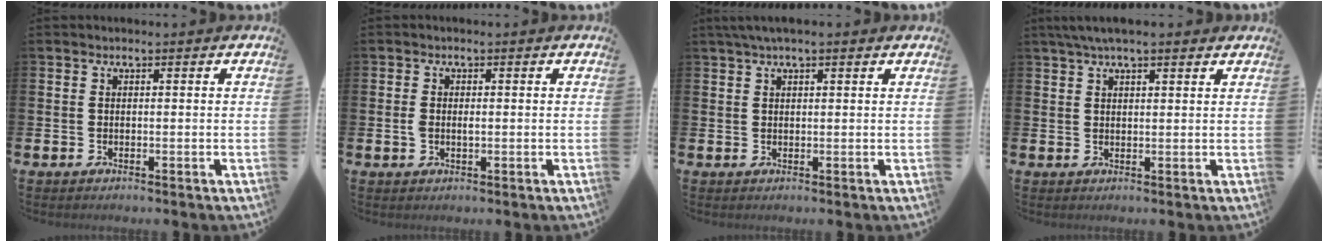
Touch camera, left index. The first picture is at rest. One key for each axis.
{"total": 1.2, "fx": 0.0, "fy": 0.7, "fz": 1.0, "tx": -0.015, "ty": 0.004, "tz": -0.002}
{"total": 2.2, "fx": 1.6, "fy": 0.5, "fz": 1.4, "tx": -0.022, "ty": 0.004, "tz": 0.027}
{"total": 3.7, "fx": 2.9, "fy": 0.9, "fz": 2.1, "tx": -0.040, "ty": 0.000, "tz": 0.051}